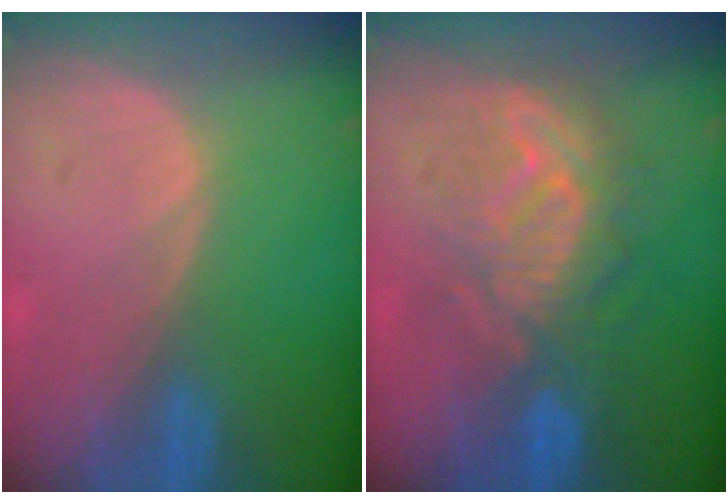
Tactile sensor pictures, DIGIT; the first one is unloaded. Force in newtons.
{"total": 9.0, "press": 8.9, "slide": 1.0}